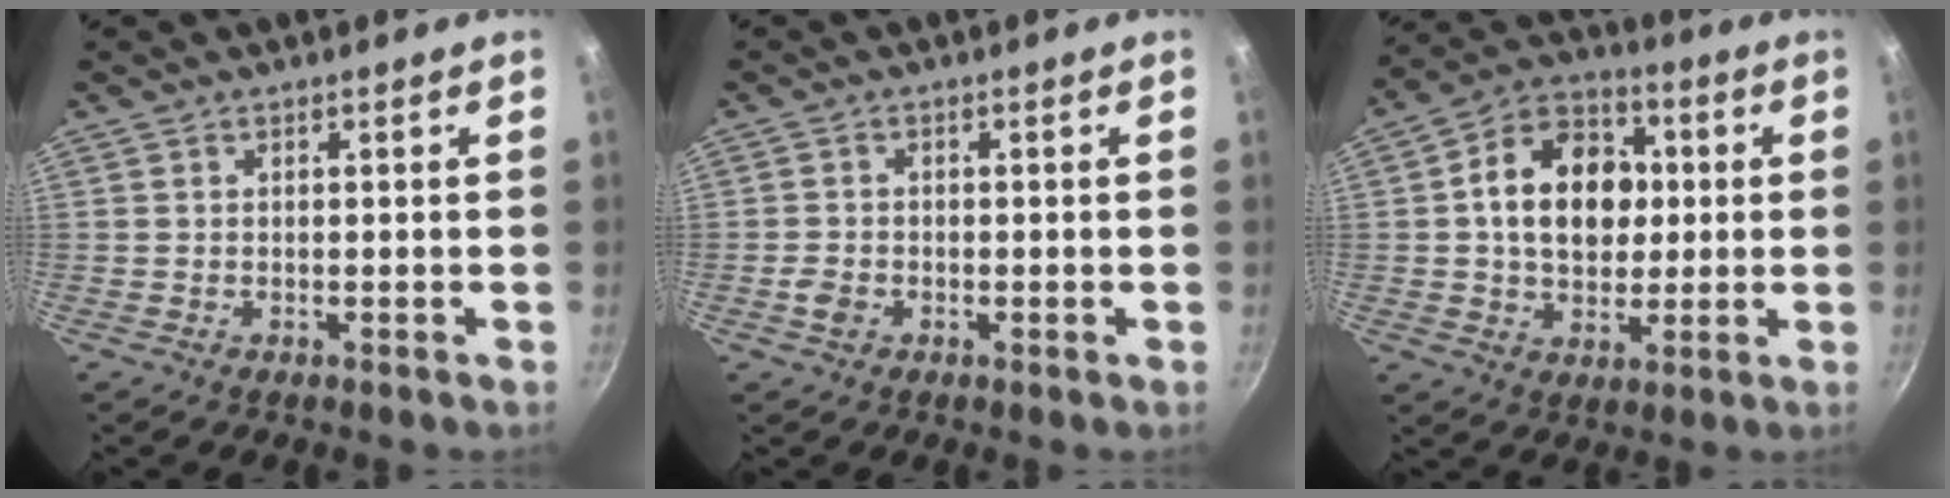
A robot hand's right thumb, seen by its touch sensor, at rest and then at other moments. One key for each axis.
{"total": 2.5, "fx": -1.0, "fy": 1.8, "fz": 1.4, "tx": -0.028, "ty": 0.008, "tz": -0.022}
{"total": 16.2, "fx": 1.7, "fy": 12.1, "fz": 10.7, "tx": -0.133, "ty": 0.020, "tz": 0.018}